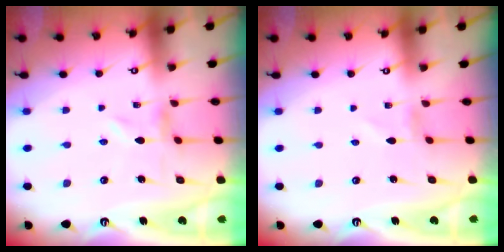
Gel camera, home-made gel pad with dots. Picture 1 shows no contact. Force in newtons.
{"total": 0.0}